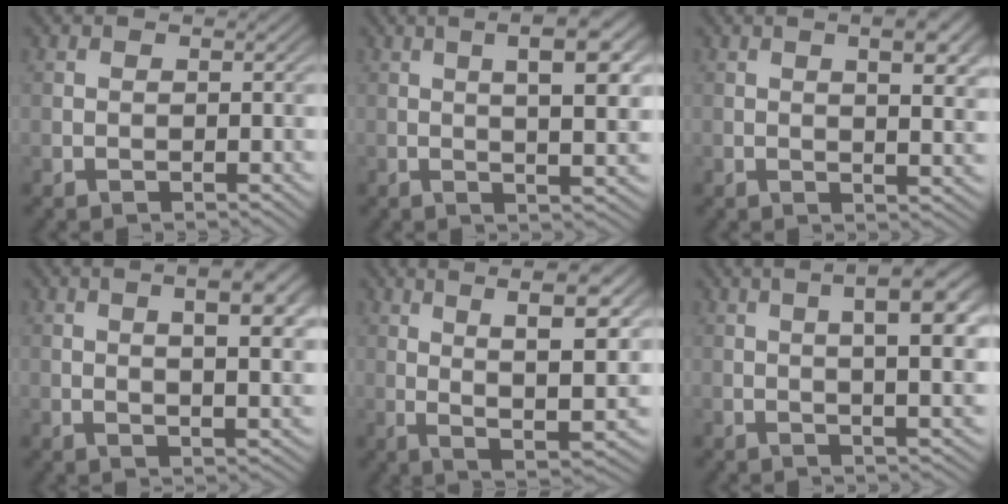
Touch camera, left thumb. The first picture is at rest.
{"total": 8.1, "force": [2.0, 1.9, 7.7], "torque": [-0.104, 0.015, 0.027]}
{"total": 6.7, "force": [2.1, 2.0, 6.0], "torque": [-0.087, 0.002, 0.031]}
{"total": 8.7, "force": [2.5, 2.8, 7.9], "torque": [-0.114, 0.005, 0.035]}
{"total": 11.8, "force": [4.5, 3.2, 10.4], "torque": [-0.176, 0.005, 0.077]}
{"total": 8.4, "force": [2.0, 1.9, 8.0], "torque": [-0.111, 0.014, 0.024]}